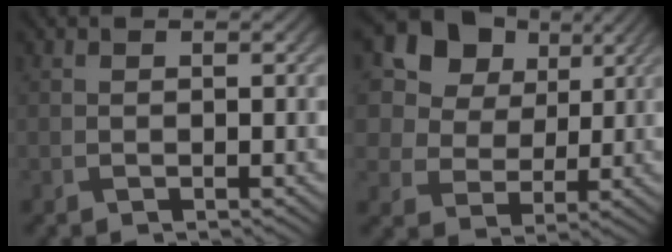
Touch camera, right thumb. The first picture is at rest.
{"total": 13.4, "force": [6.0, 10.2, 6.3], "torque": [-0.167, 0.029, 0.127]}